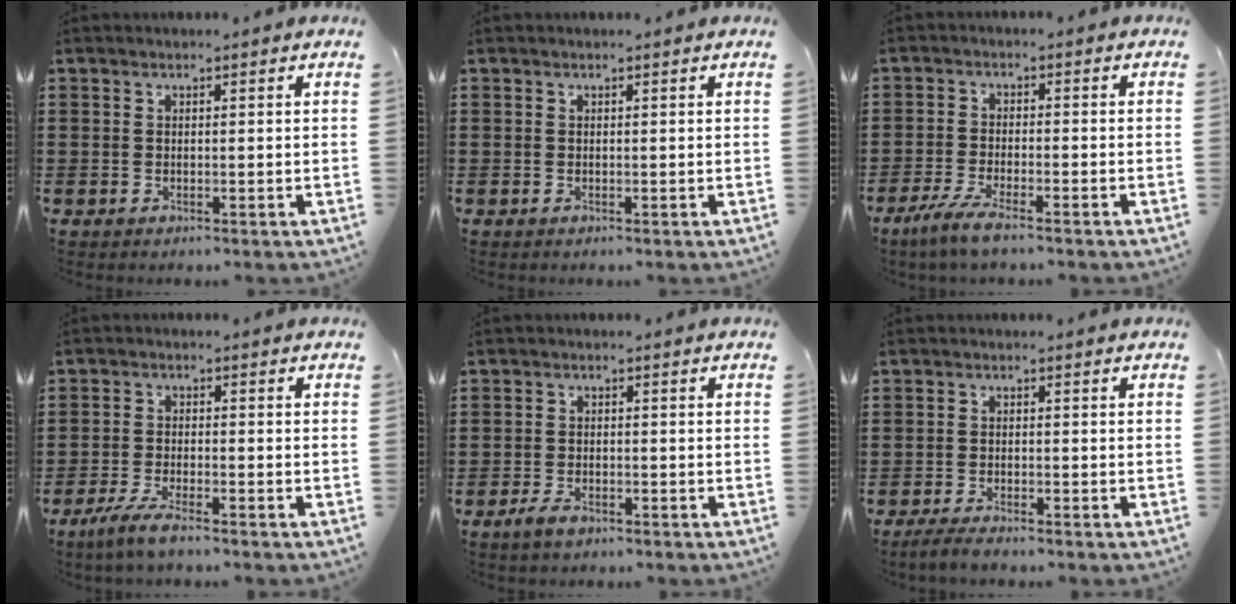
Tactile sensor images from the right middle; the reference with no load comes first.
{"total": 0.0}
{"total": 4.5, "force": [-3.5, 0.2, 2.7], "torque": [-0.067, -0.015, -0.070]}
{"total": 4.4, "force": [-3.5, 0.3, 2.6], "torque": [-0.064, -0.012, -0.070]}
{"total": 2.4, "force": [-1.8, 1.0, 1.3], "torque": [-0.032, -0.003, -0.036]}
{"total": 2.4, "force": [-2.3, 0.2, 0.9], "torque": [-0.032, -0.005, -0.048]}